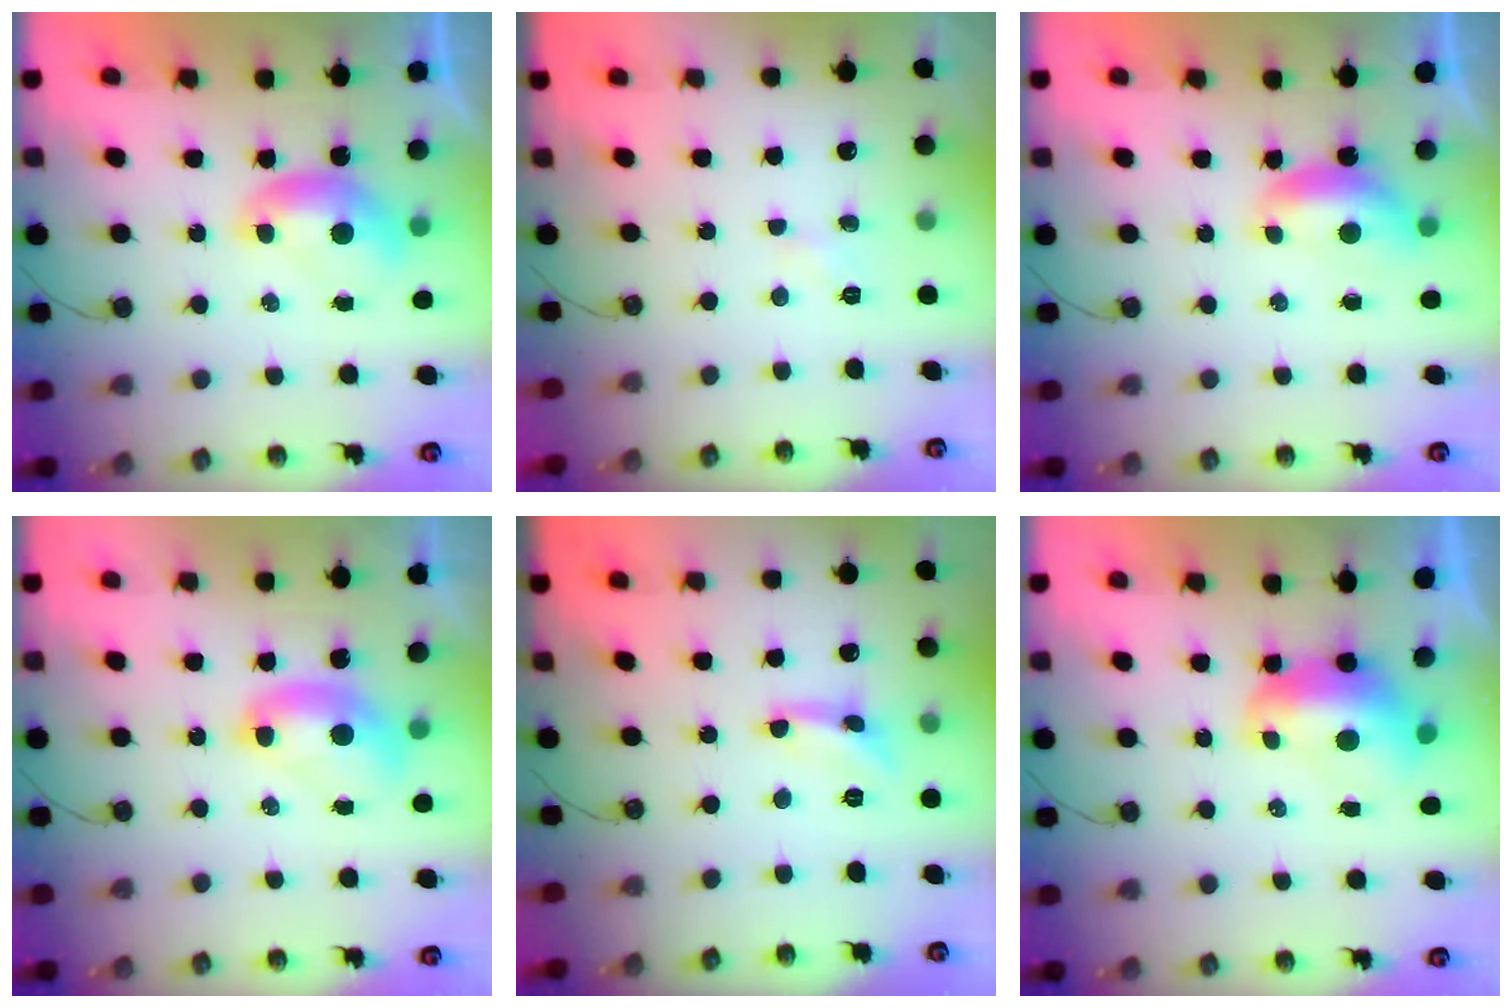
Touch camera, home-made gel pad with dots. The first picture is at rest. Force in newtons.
{"total": 1.7, "press": 1.6, "slide": 0.4}
{"total": 1.7, "press": 1.6, "slide": 0.7}
{"total": 2.6, "press": 2.6, "slide": 0.1}
{"total": 2.0, "press": 2.0, "slide": 0.0}
{"total": 2.2, "press": 2.1, "slide": 0.8}